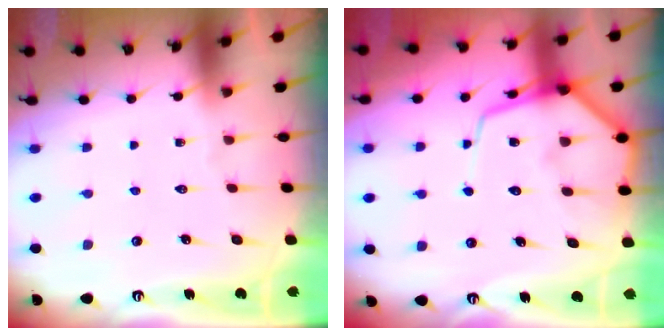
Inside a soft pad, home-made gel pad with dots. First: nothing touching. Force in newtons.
{"total": 10.7, "press": 10.6, "slide": 1.2}